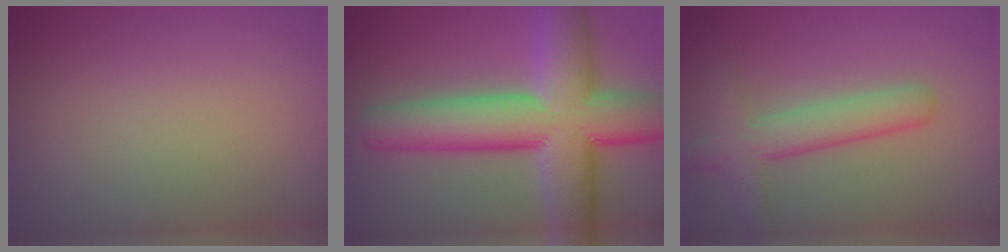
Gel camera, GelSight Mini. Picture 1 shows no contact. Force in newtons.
{"total": 12.3, "press": 12.3, "slide": 0.4}
{"total": 4.5, "press": 4.5, "slide": 0.2}